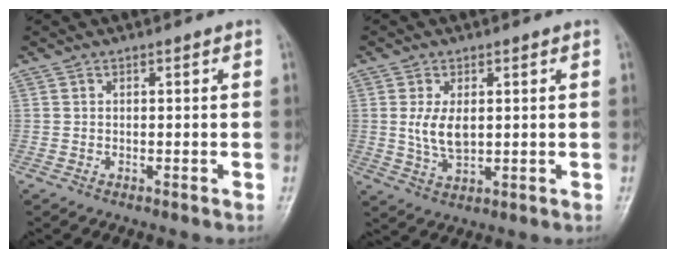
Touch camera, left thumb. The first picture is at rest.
{"total": 5.8, "force": [0.7, 3.2, 4.8], "torque": [-0.089, -0.011, 0.018]}